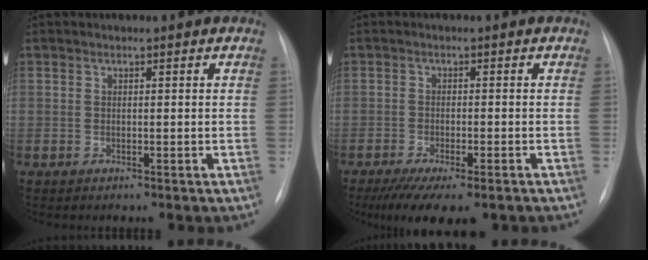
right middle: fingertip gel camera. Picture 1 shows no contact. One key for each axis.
{"total": 9.6, "fx": -7.1, "fy": 2.6, "fz": 6.0, "tx": -0.086, "ty": -0.016, "tz": -0.105}